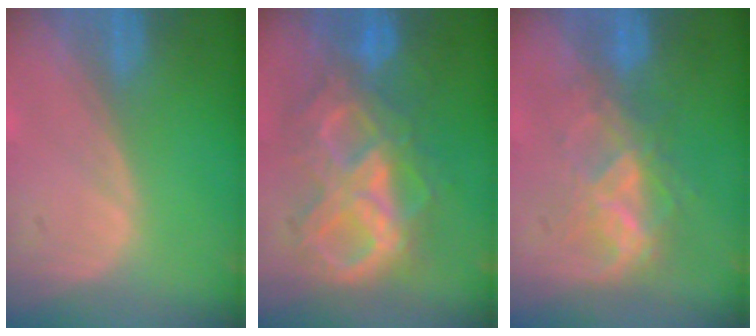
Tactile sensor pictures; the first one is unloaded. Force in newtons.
{"total": 10.5, "press": 10.5, "slide": 1.2}
{"total": 6.9, "press": 6.0, "slide": 3.5}